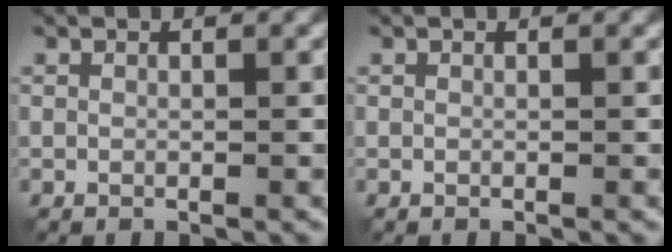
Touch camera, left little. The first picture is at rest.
{"total": 0.0}